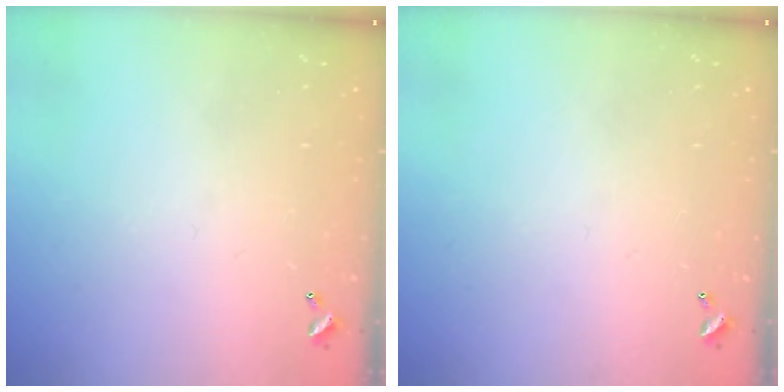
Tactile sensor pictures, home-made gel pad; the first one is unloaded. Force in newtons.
{"total": 0.0}